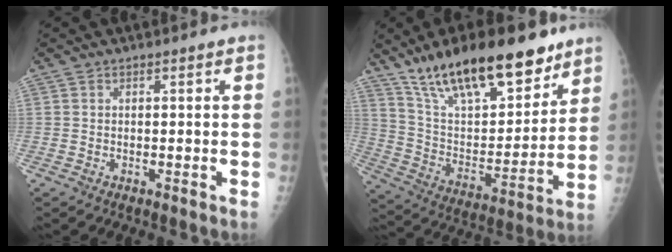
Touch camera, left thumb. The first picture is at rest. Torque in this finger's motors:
{"motor_torque": [0.72, 0.72, 1.40, -1.37, 0.25]}